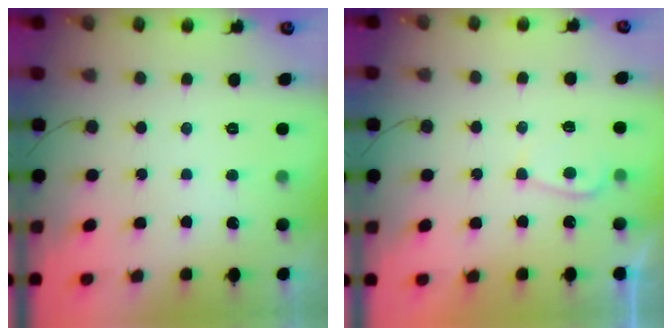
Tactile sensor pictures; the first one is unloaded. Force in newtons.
{"total": 4.6, "press": 4.6, "slide": 0.5}